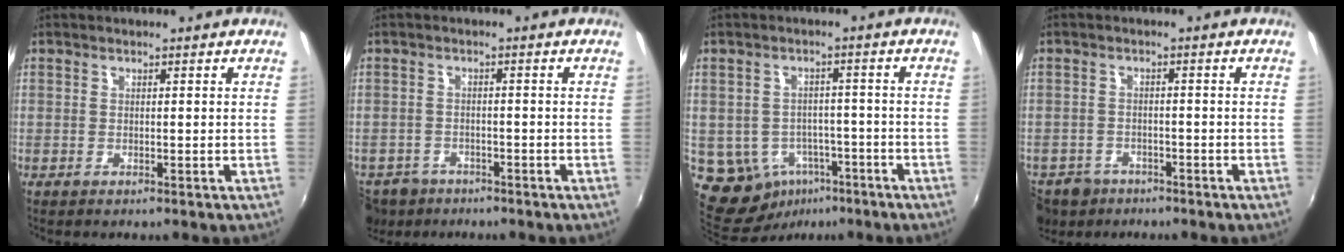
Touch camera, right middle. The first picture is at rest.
{"total": 8.0, "force": [-5.6, 5.1, 2.6], "torque": [-0.078, -0.011, -0.092]}
{"total": 8.8, "force": [-4.1, 7.0, 3.5], "torque": [-0.084, 0.008, -0.039]}
{"total": 9.0, "force": [-5.9, 6.1, 2.9], "torque": [-0.092, -0.008, -0.095]}